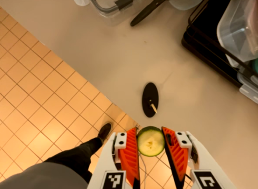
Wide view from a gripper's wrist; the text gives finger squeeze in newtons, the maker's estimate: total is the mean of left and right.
{"total": 8.4, "left": 8.1, "right": 8.7}